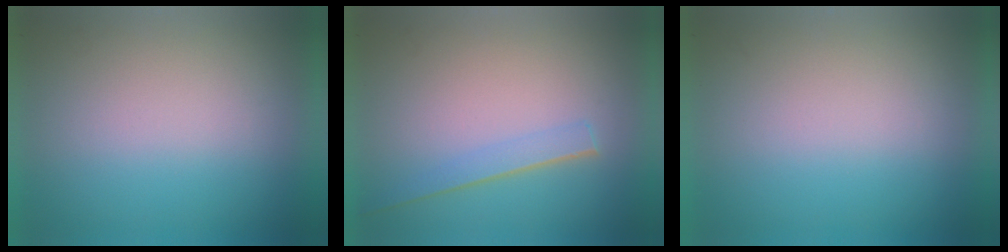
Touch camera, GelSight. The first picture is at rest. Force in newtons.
{"total": 1.6}
{"total": 0.0}